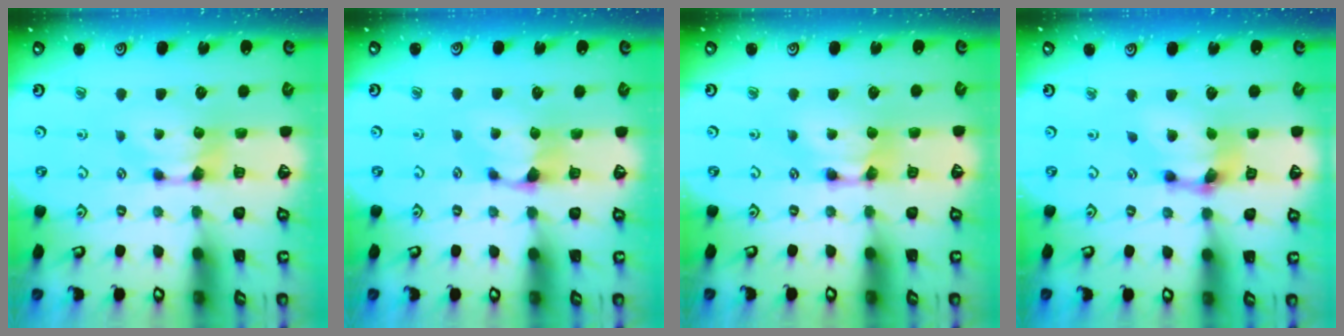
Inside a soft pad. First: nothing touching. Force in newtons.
{"total": 2.4, "press": 2.3, "slide": 0.6}
{"total": 1.8, "press": 1.8, "slide": 0.1}
{"total": 6.4, "press": 6.1, "slide": 1.9}